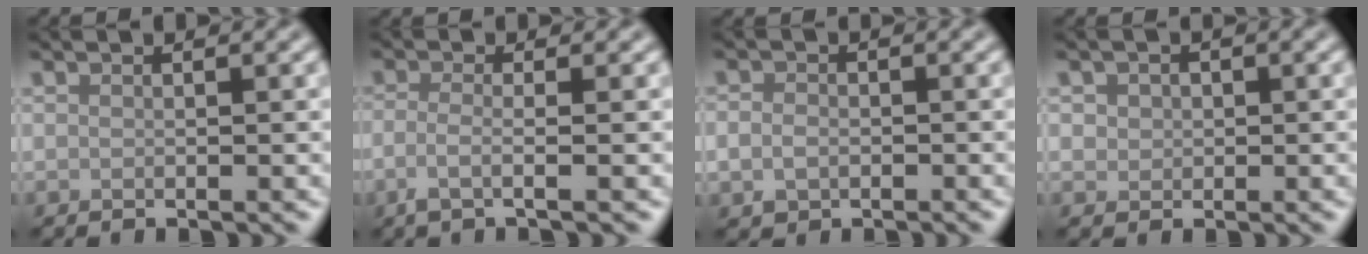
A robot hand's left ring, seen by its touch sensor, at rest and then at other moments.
{"total": 2.3, "force": [-0.7, 0.8, 2.0], "torque": [-0.035, -0.007, -0.026]}
{"total": 2.0, "force": [-0.5, 1.6, 1.1], "torque": [-0.017, -0.004, -0.010]}
{"total": 1.5, "force": [0.3, 1.4, 0.6], "torque": [-0.005, 0.002, 0.003]}